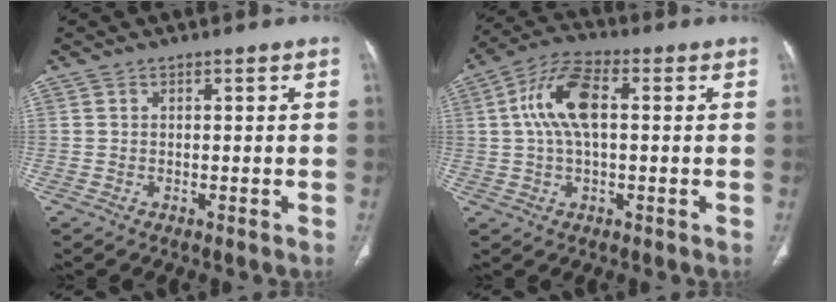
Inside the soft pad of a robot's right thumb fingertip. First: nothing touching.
{"total": 10.8, "force": [1.6, 5.2, 9.3], "torque": [-0.191, 0.028, 0.025]}